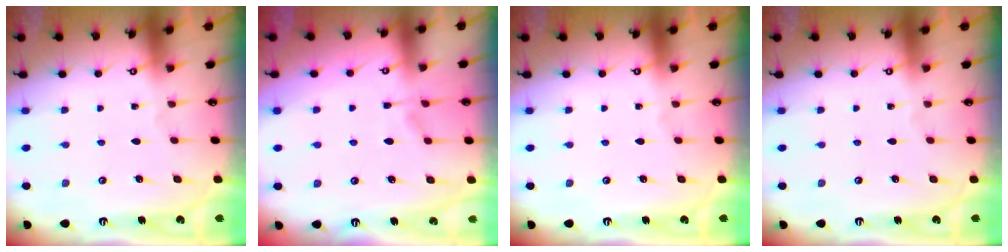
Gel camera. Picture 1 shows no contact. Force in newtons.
{"total": 1.4, "press": 0.5, "slide": 1.3}
{"total": 0.0}
{"total": 0.0}